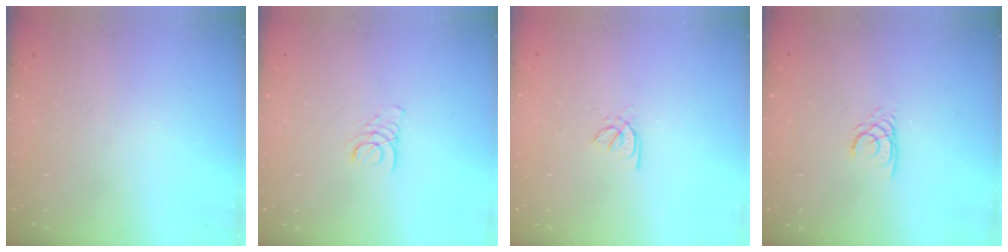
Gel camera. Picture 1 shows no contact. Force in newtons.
{"total": 1.9, "press": 1.9, "slide": 0.2}
{"total": 2.1, "press": 2.1, "slide": 0.6}
{"total": 2.4, "press": 2.4, "slide": 0.2}